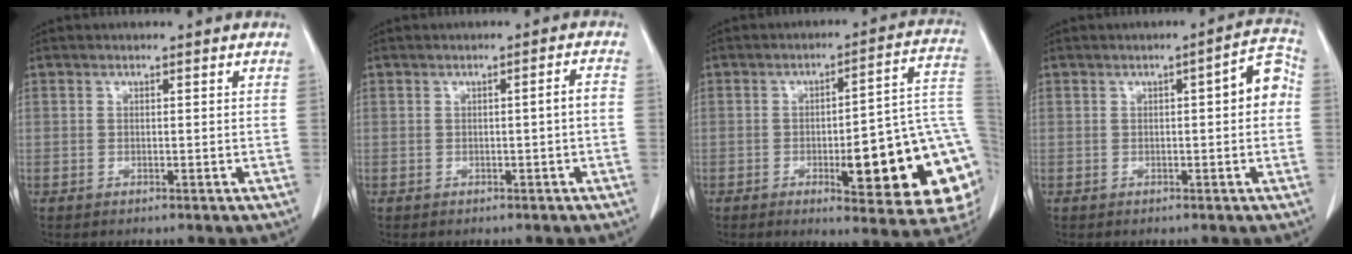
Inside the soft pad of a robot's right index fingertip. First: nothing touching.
{"total": 1.8, "force": [-0.5, -0.1, 1.7], "torque": [-0.023, 0.002, -0.007]}
{"total": 21.3, "force": [-4.7, 4.0, 20.4], "torque": [-0.167, 0.020, -0.048]}
{"total": 5.1, "force": [0.2, 1.2, 5.0], "torque": [-0.056, 0.020, -0.003]}